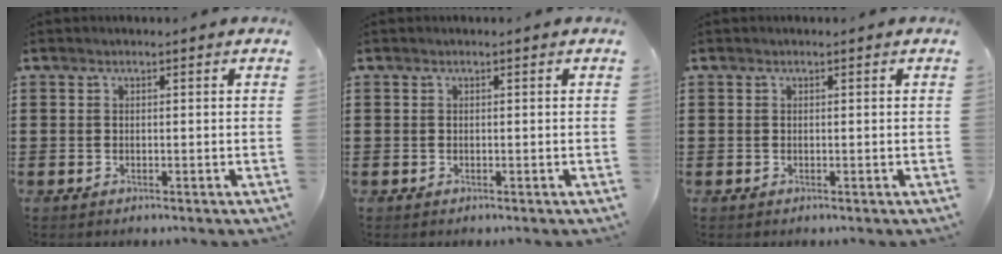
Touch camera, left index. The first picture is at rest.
{"total": 0.0}
{"total": 0.0}